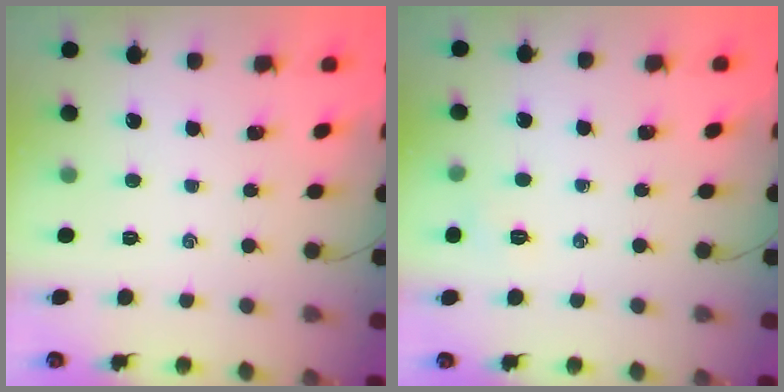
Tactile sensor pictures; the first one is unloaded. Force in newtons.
{"total": 4.2, "press": 4.0, "slide": 0.9}